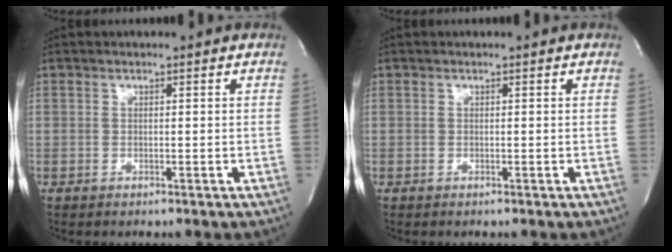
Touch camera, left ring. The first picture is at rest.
{"total": 0.0}